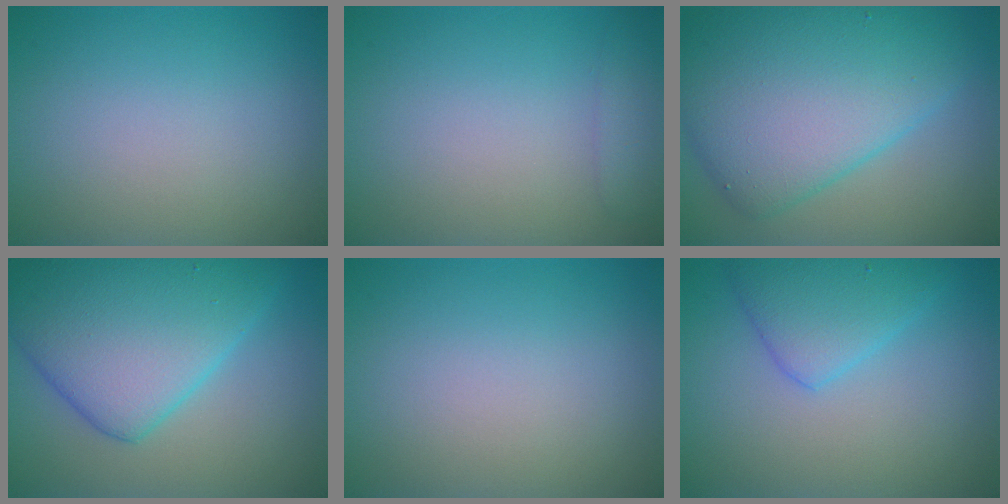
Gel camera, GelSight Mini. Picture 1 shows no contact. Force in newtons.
{"total": 1.5, "press": 1.5, "slide": 0.1}
{"total": 10.4, "press": 10.3, "slide": 0.2}
{"total": 10.1, "press": 10.1, "slide": 0.3}
{"total": 0.0}
{"total": 3.7, "press": 3.7, "slide": 0.1}